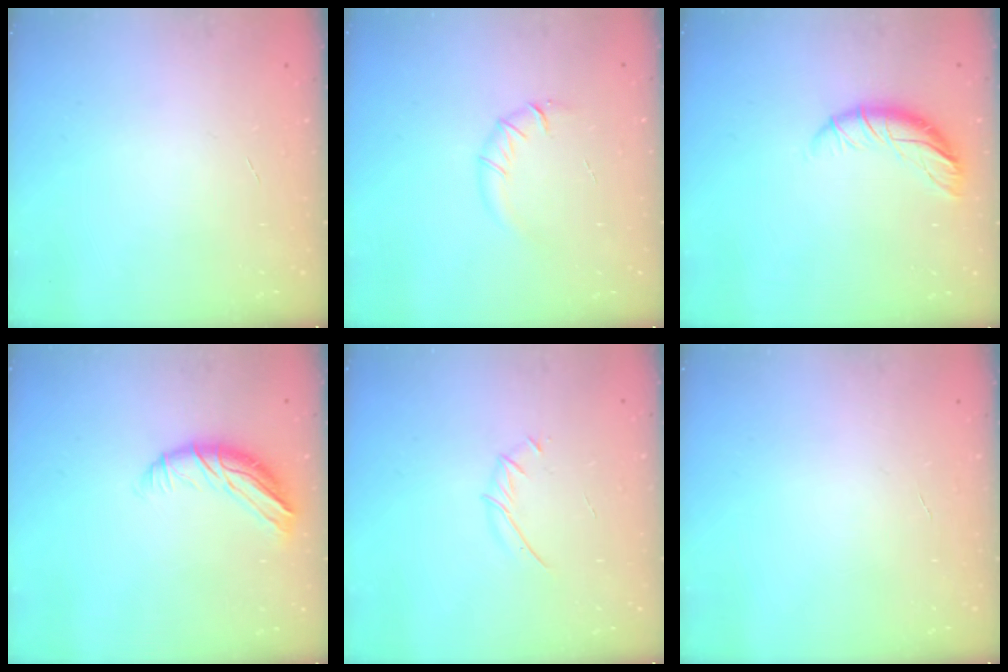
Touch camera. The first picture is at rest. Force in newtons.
{"total": 4.6, "press": 4.4, "slide": 1.4}
{"total": 9.1, "press": 9.1, "slide": 0.4}
{"total": 9.0, "press": 8.9, "slide": 1.2}
{"total": 3.5, "press": 3.4, "slide": 1.0}
{"total": 0.0}